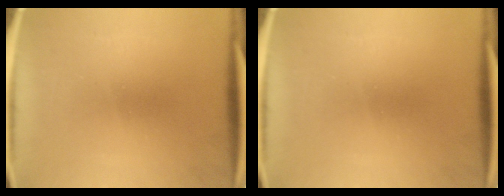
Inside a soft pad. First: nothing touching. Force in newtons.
{"total": 0.0}